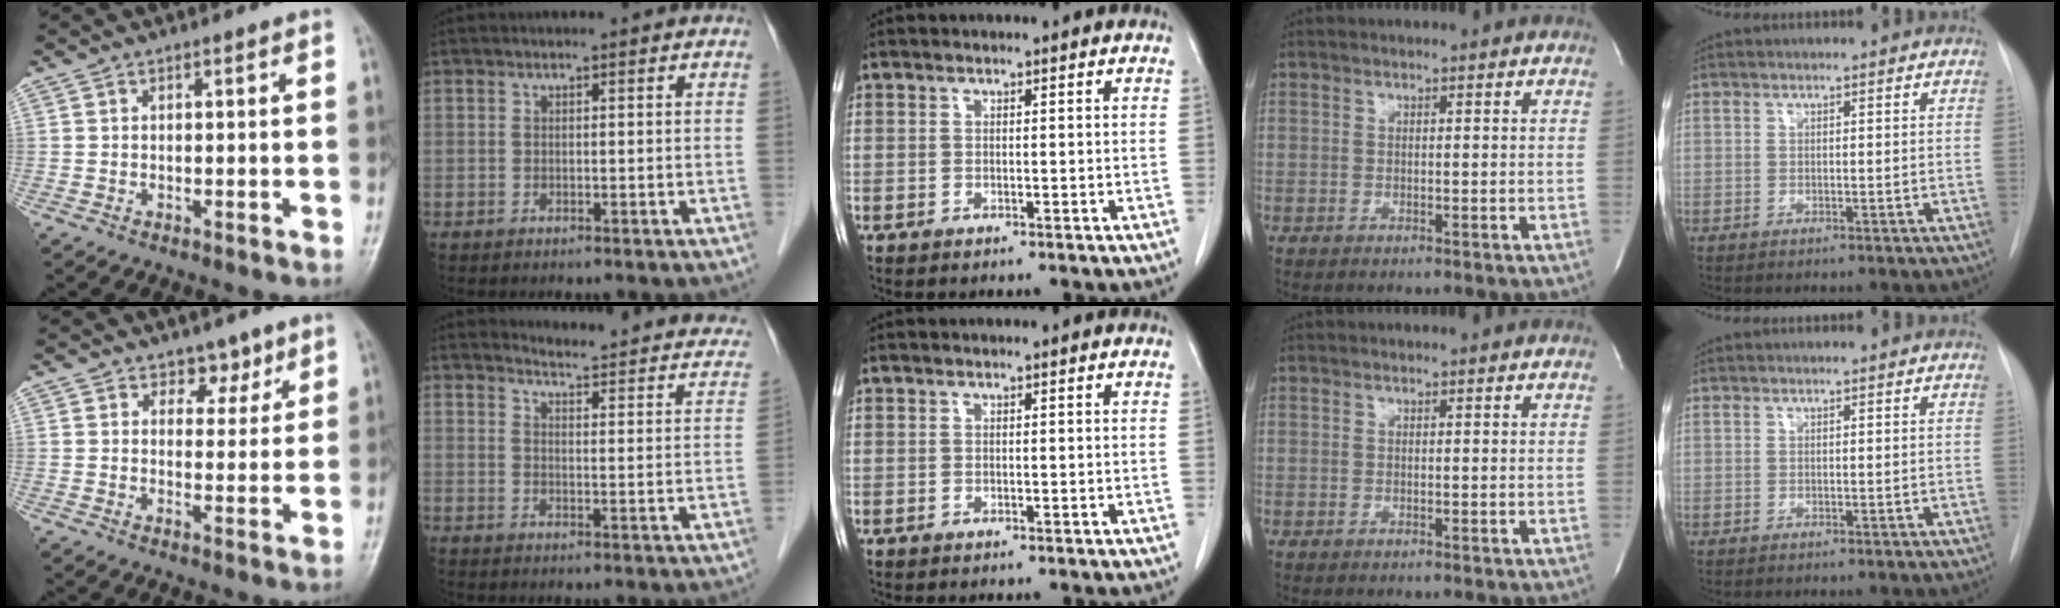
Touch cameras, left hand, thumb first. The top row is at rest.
{"thumb": {"total": 4.1, "force": [2.9, 2.6, 1.2], "torque": [0.015, -0.018, 0.041]}, "index": {"total": 17.2, "force": [16.4, 2.7, 4.6], "torque": [-0.041, -0.055, 0.166]}}